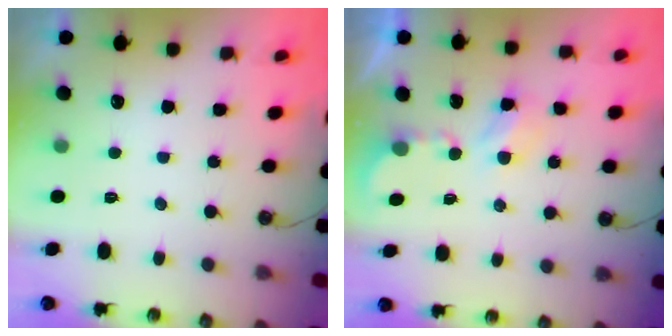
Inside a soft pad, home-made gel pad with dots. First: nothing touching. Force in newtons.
{"total": 3.9, "press": 3.8, "slide": 0.6}